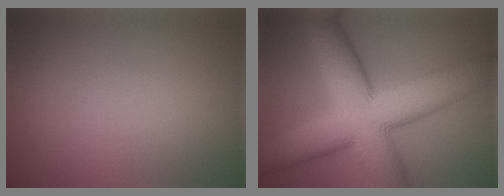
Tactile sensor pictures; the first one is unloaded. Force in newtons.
{"total": 13.2, "press": 13.2, "slide": 0.4}